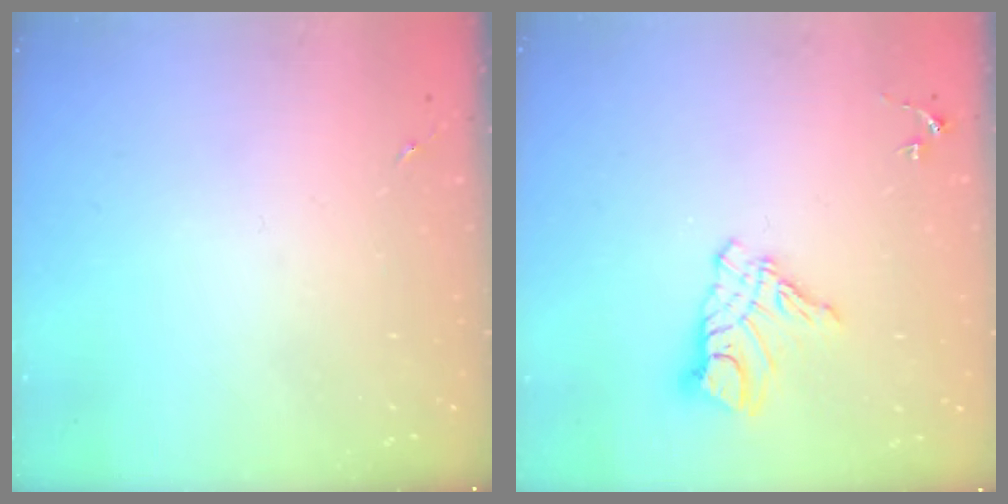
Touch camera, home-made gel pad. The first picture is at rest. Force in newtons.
{"total": 11.3, "press": 11.2, "slide": 0.9}